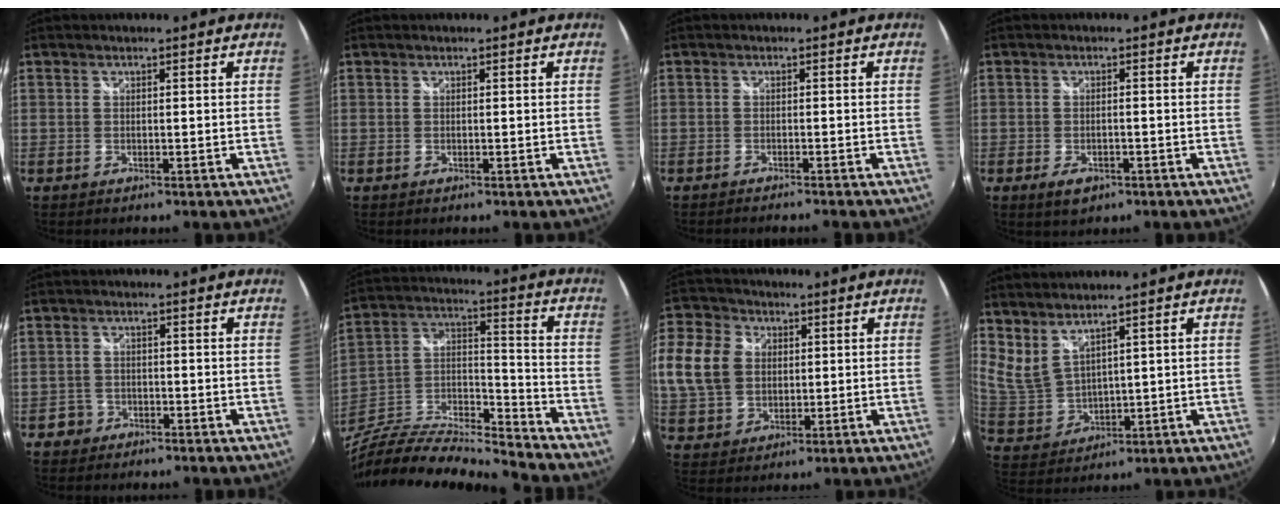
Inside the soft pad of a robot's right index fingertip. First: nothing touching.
{"total": 0.0}
{"total": 3.2, "force": [-3.0, 0.1, 1.1], "torque": [-0.028, -0.013, -0.051]}
{"total": 3.9, "force": [-1.9, 2.1, 2.7], "torque": [-0.058, -0.010, -0.029]}
{"total": 2.6, "force": [-1.7, 2.0, -0.1], "torque": [-0.005, 0.007, -0.031]}
{"total": 18.6, "force": [-16.3, 2.8, 8.6], "torque": [-0.178, -0.003, -0.300]}
{"total": 27.9, "force": [6.6, 22.8, 14.7], "torque": [-0.434, 0.081, 0.133]}
{"total": 8.4, "force": [6.6, 3.0, 4.3], "torque": [-0.085, -0.015, 0.149]}